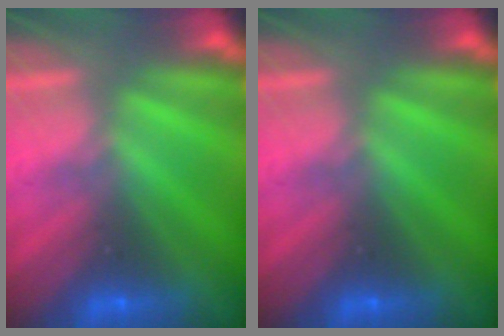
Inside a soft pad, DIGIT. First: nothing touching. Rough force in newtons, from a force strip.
{"total": 0.0}